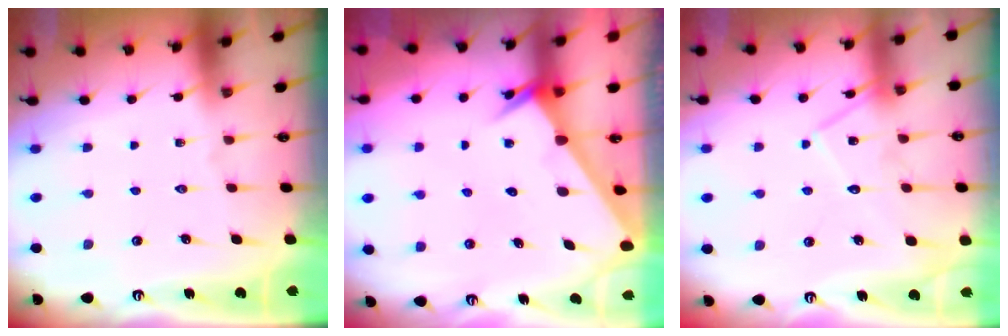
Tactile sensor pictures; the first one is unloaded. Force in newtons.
{"total": 2.3, "press": 2.3, "slide": 0.1}
{"total": 13.5, "press": 13.5, "slide": 1.0}